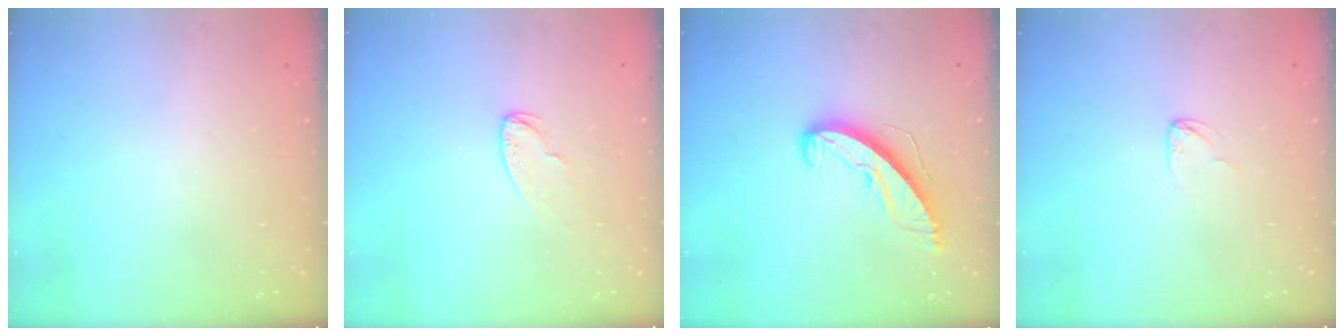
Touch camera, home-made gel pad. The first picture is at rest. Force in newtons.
{"total": 4.8, "press": 4.8, "slide": 0.5}
{"total": 8.8, "press": 8.7, "slide": 0.2}
{"total": 2.7, "press": 2.7, "slide": 0.1}